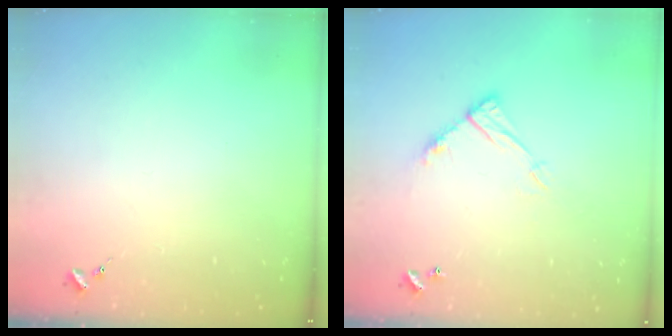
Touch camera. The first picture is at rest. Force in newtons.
{"total": 11.1, "press": 11.0, "slide": 0.5}